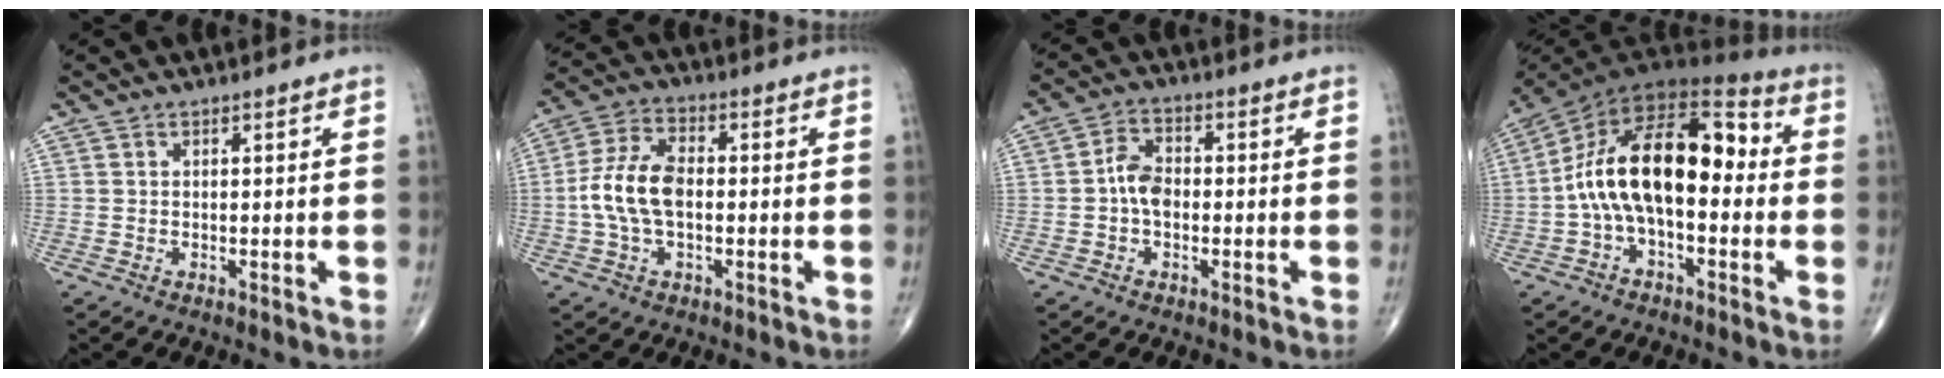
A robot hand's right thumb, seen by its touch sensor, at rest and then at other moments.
{"total": 9.7, "force": [-1.0, 4.9, 8.3], "torque": [-0.184, 0.028, -0.023]}
{"total": 5.3, "force": [-0.7, 3.5, 3.9], "torque": [-0.062, 0.018, -0.022]}
{"total": 19.3, "force": [-0.4, 10.1, 16.5], "torque": [-0.267, 0.055, -0.019]}